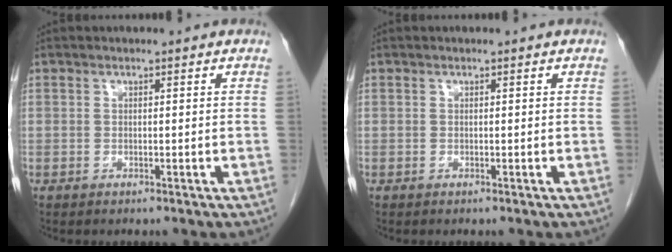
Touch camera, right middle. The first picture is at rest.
{"total": 0.0}